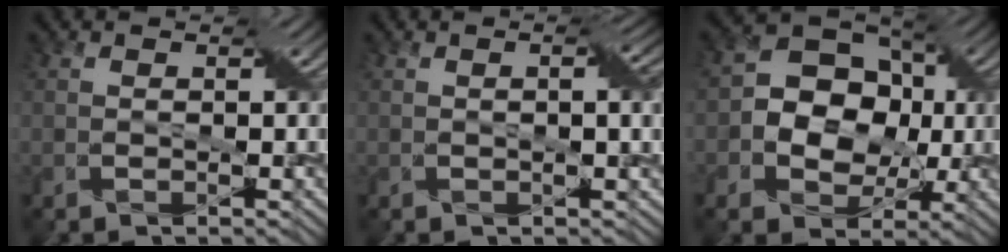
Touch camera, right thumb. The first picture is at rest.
{"total": 3.1, "force": [0.4, 0.5, 3.0], "torque": [-0.048, 0.010, 0.005]}
{"total": 10.7, "force": [-0.5, 8.4, 6.7], "torque": [-0.110, 0.004, -0.028]}